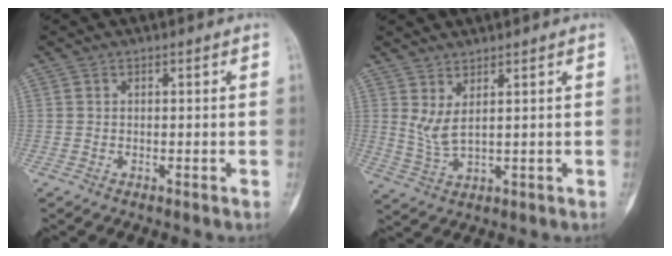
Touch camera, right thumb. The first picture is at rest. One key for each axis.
{"total": 4.6, "fx": 2.0, "fy": 1.1, "fz": 4.0, "tx": -0.090, "ty": -0.020, "tz": 0.051}